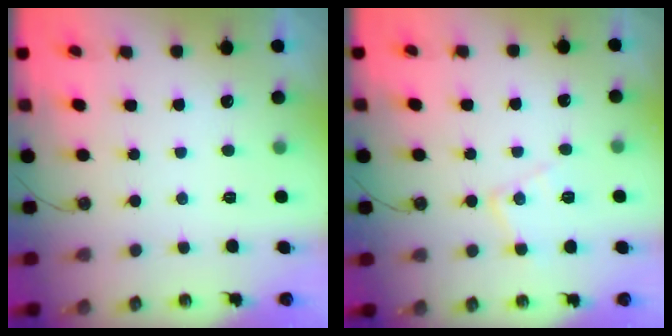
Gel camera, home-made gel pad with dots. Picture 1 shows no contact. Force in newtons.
{"total": 9.7, "press": 9.7, "slide": 0.7}